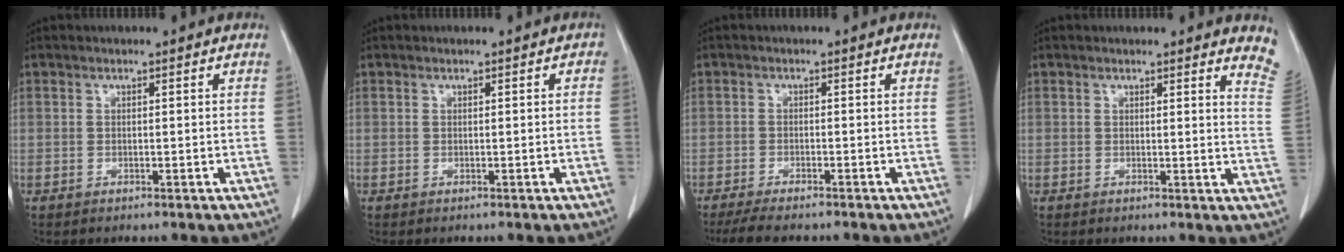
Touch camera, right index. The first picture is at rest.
{"total": 0.0}
{"total": 6.3, "force": [-5.4, 0.9, 3.1], "torque": [-0.046, -0.013, -0.084]}
{"total": 5.2, "force": [5.0, 0.6, 1.4], "torque": [-0.008, -0.035, 0.022]}